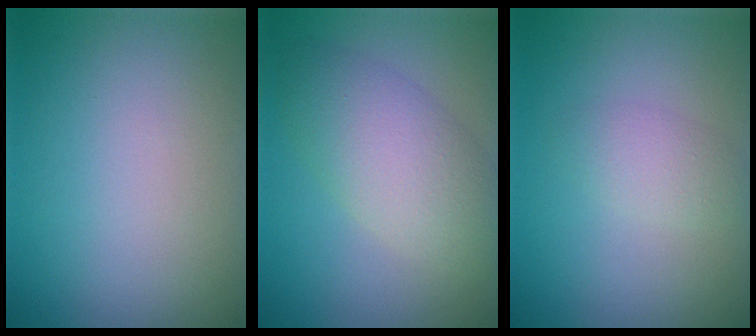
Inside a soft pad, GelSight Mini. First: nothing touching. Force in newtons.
{"total": 5.7, "press": 5.7, "slide": 0.4}
{"total": 1.8, "press": 1.8, "slide": 0.1}